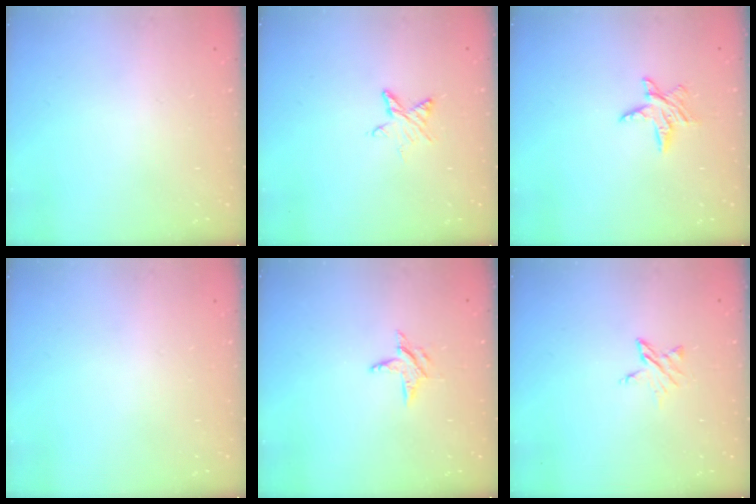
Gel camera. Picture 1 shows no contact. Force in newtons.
{"total": 3.9, "press": 3.9, "slide": 0.5}
{"total": 5.8, "press": 5.8, "slide": 0.1}
{"total": 0.0}
{"total": 5.9, "press": 5.9, "slide": 0.6}
{"total": 4.7, "press": 4.7, "slide": 0.5}